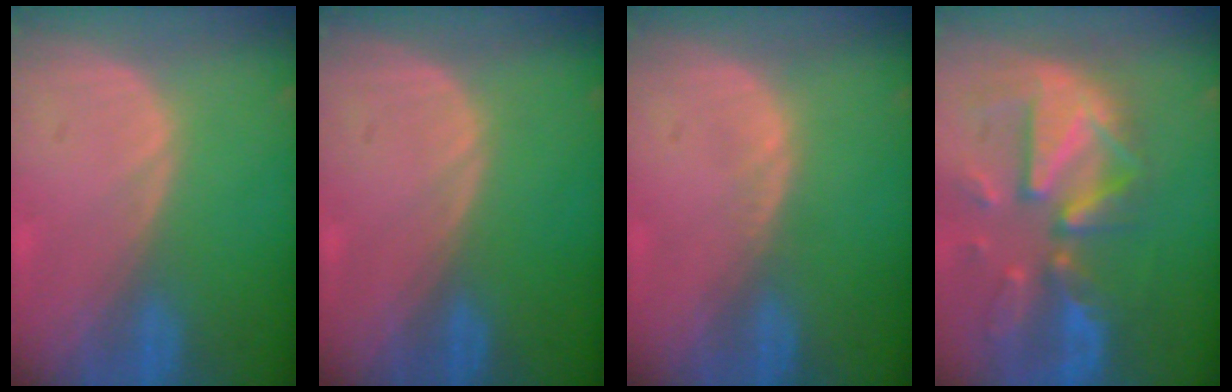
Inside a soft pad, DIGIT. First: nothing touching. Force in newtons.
{"total": 0.0}
{"total": 0.7, "press": 0.6, "slide": 0.3}
{"total": 12.1, "press": 10.5, "slide": 6.1}